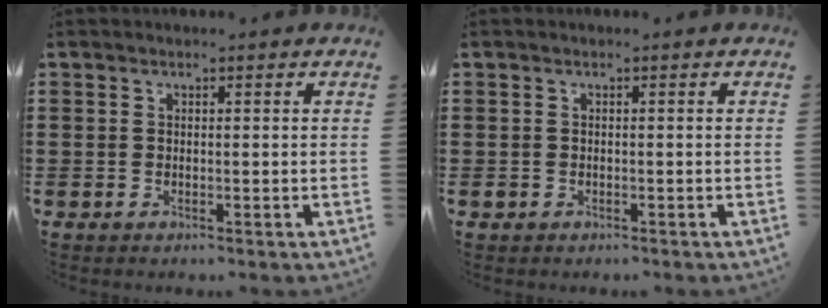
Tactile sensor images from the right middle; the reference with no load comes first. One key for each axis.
{"total": 0.6, "fx": -0.4, "fy": 0.4, "fz": 0.1, "tx": -0.004, "ty": 0.002, "tz": -0.010}